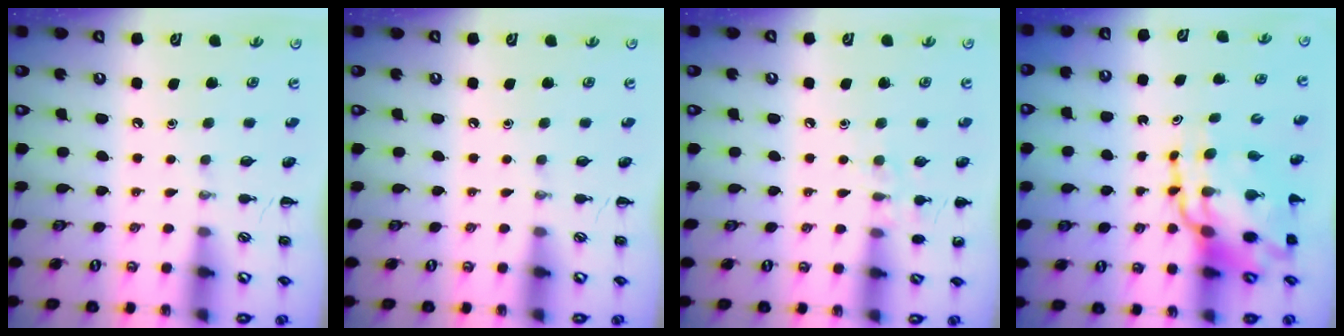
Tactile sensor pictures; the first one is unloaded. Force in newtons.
{"total": 0.0}
{"total": 7.1, "press": 6.8, "slide": 2.0}
{"total": 14.5, "press": 14.0, "slide": 3.7}